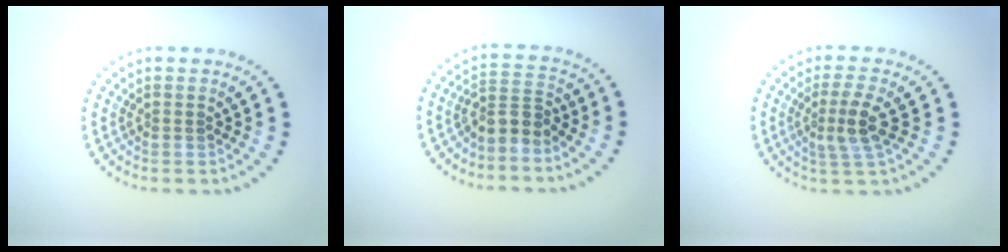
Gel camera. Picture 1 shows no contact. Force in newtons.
{"total": 2.6, "press": 2.0, "slide": 1.6}
{"total": 2.9, "press": 2.5, "slide": 1.4}